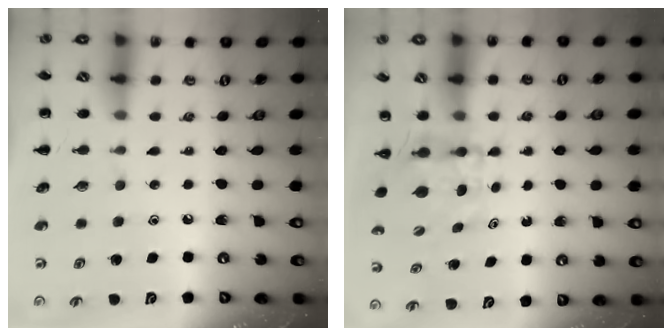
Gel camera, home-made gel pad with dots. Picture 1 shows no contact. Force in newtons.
{"total": 3.9, "press": 3.9, "slide": 0.1}